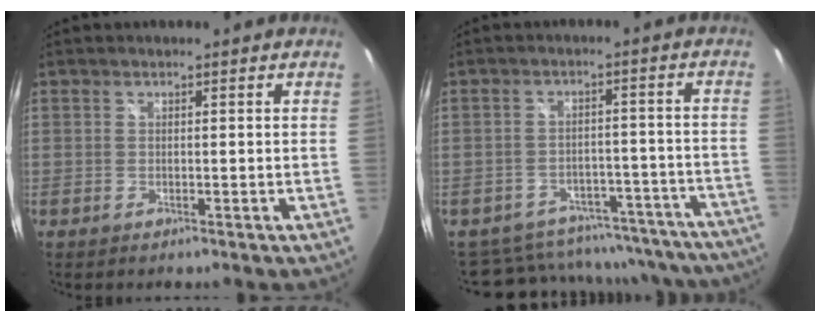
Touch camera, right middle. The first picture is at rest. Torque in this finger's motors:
{"motor_torque": [0.43, -1.71, 0.07, 0.03]}